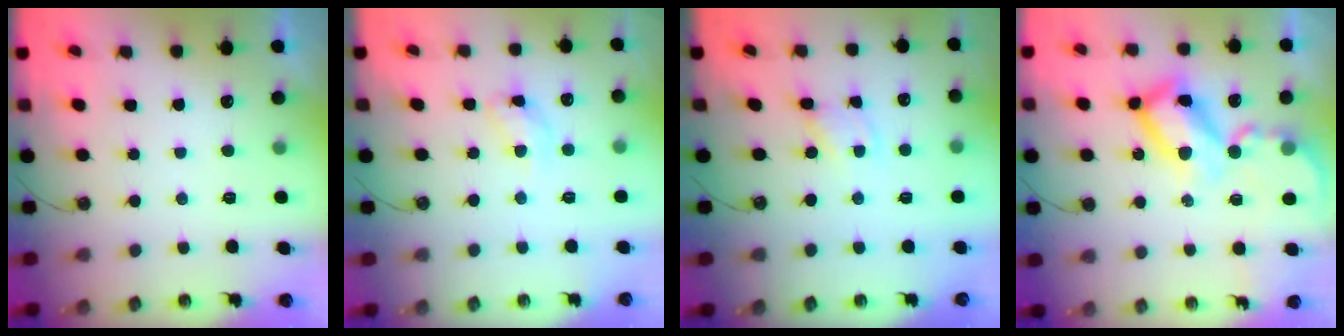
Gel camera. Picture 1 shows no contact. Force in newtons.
{"total": 10.9, "press": 10.9, "slide": 0.8}
{"total": 1.6, "press": 1.6, "slide": 0.2}
{"total": 21.8, "press": 21.6, "slide": 2.8}